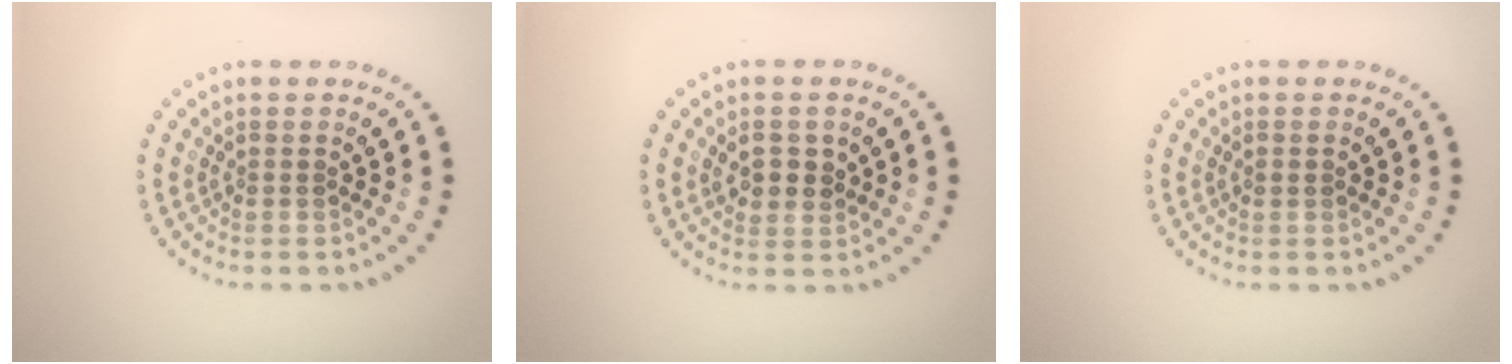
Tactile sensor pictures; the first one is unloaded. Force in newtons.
{"total": 1.9, "press": 1.9, "slide": 0.5}
{"total": 0.7, "press": 0.7, "slide": 0.1}